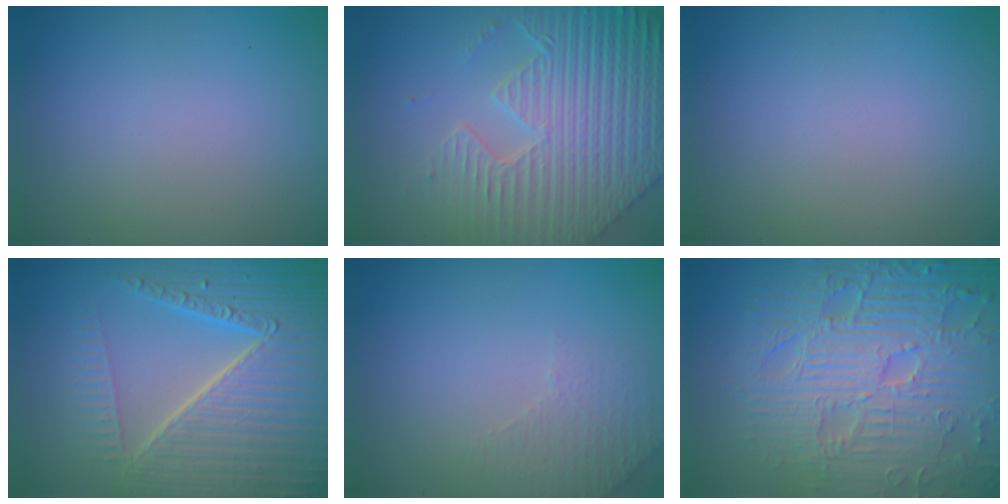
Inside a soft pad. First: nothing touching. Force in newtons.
{"total": 8.9, "press": 6.6, "slide": 5.9}
{"total": 0.0}
{"total": 8.9, "press": 5.9, "slide": 6.7}
{"total": 2.1, "press": 2.0, "slide": 0.5}
{"total": 10.8, "press": 7.2, "slide": 8.1}